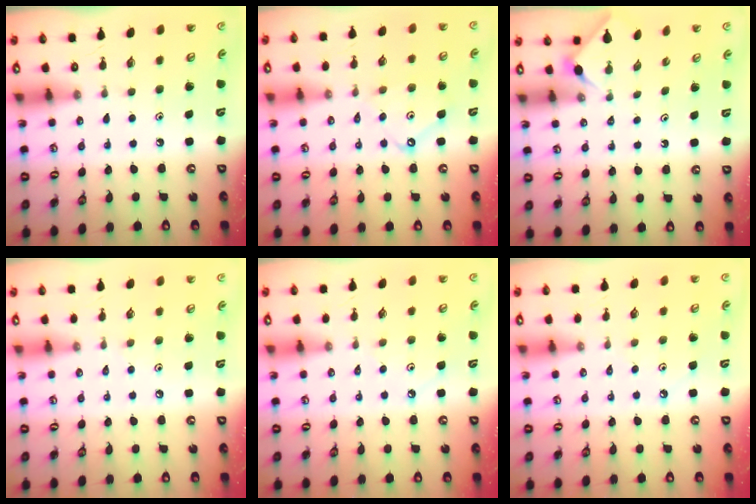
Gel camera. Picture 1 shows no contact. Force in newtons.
{"total": 7.4, "press": 7.4, "slide": 0.7}
{"total": 1.9, "press": 1.8, "slide": 0.4}
{"total": 1.9, "press": 1.9, "slide": 0.5}
{"total": 2.8, "press": 2.7, "slide": 0.5}
{"total": 1.7, "press": 1.7, "slide": 0.3}